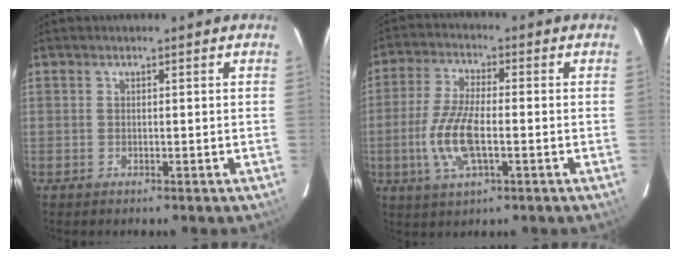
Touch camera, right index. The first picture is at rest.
{"total": 10.2, "force": [-2.4, 3.5, 9.3], "torque": [-0.197, -0.003, -0.048]}